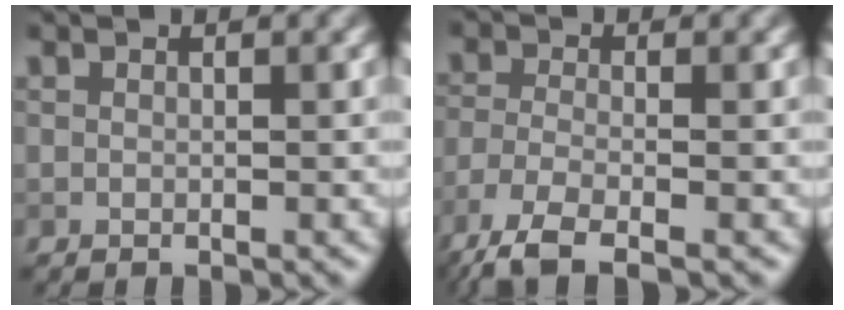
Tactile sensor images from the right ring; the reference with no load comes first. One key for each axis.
{"total": 5.5, "fx": -3.8, "fy": 1.5, "fz": 3.7, "tx": -0.079, "ty": -0.012, "tz": -0.087}